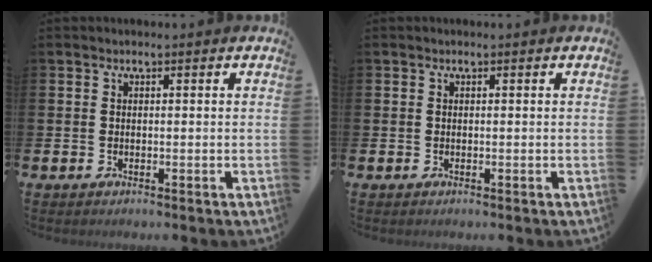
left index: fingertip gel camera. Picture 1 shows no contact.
{"total": 0.0}